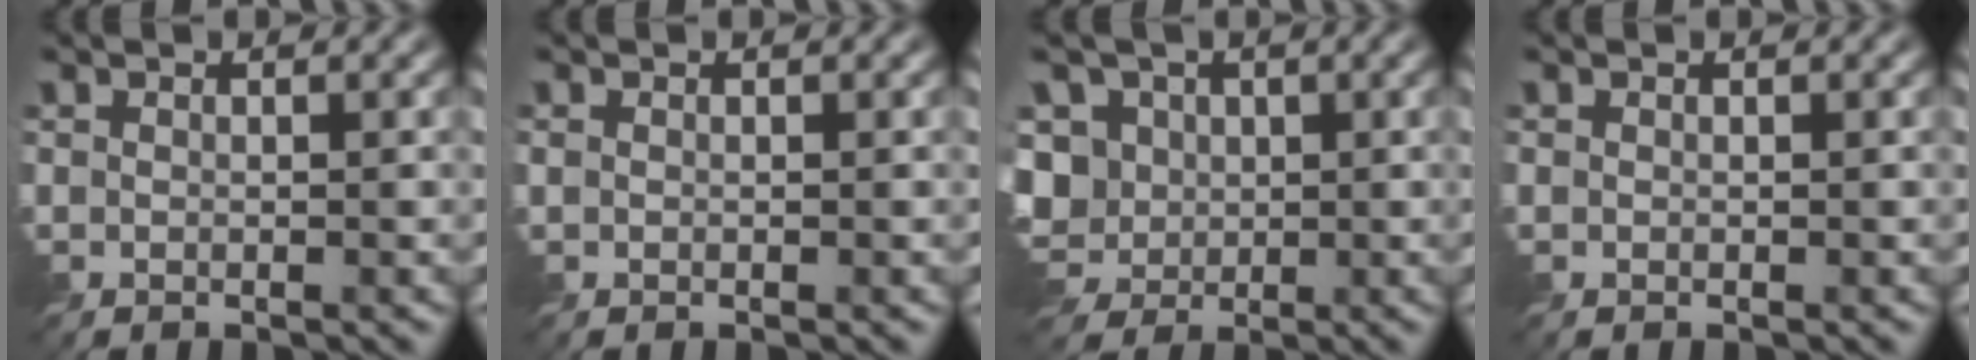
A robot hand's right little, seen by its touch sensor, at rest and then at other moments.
{"total": 0.0}
{"total": 8.7, "force": [0.3, 7.5, 4.4], "torque": [-0.116, 0.022, -0.024]}
{"total": 0.0}